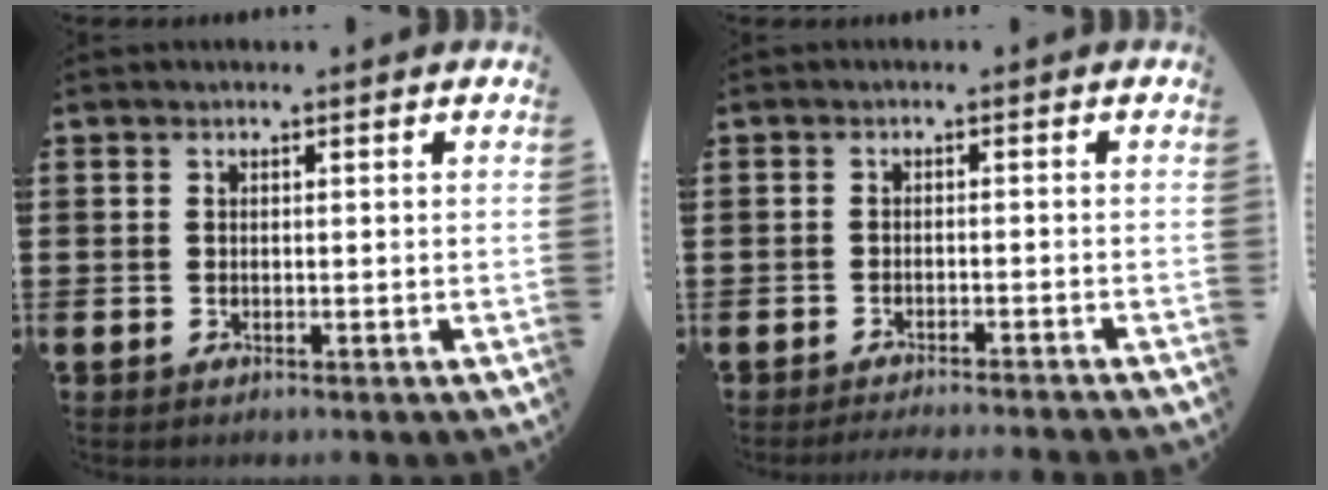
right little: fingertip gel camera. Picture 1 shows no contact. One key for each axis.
{"total": 1.4, "fx": -1.3, "fy": -0.3, "fz": 0.2, "tx": -0.002, "ty": 0.002, "tz": -0.027}